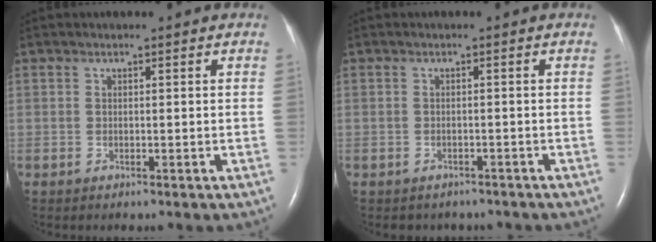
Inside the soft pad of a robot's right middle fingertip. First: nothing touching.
{"total": 3.9, "force": [-3.4, 1.8, 0.3], "torque": [-0.009, 0.007, -0.037]}